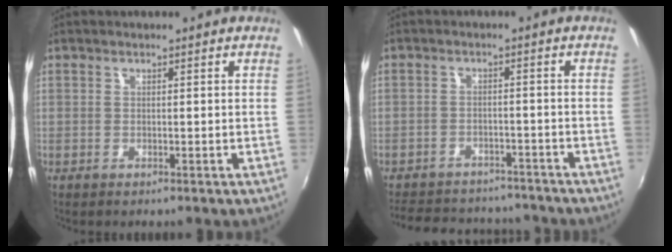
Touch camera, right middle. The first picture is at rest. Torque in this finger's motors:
{"motor_torque": [0.63, -0.77, 0.01, 0.01]}